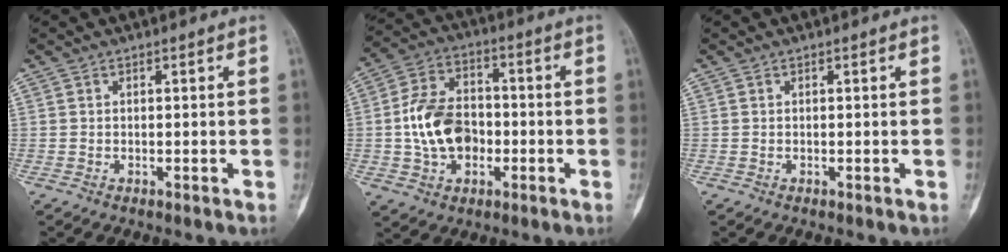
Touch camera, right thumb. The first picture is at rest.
{"total": 12.5, "force": [-1.7, 8.8, 8.6], "torque": [-0.135, 0.028, -0.033]}
{"total": 0.0}